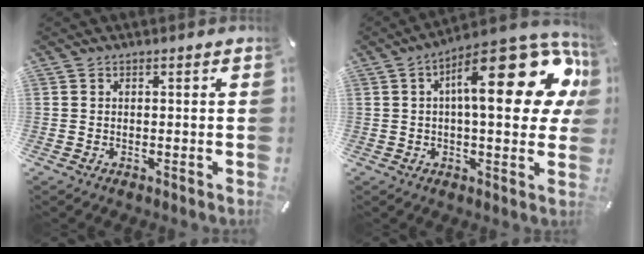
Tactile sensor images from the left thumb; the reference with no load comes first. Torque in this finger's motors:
{"motor_torque": [1.74, 3.27, 1.98, -0.79, 0.21]}